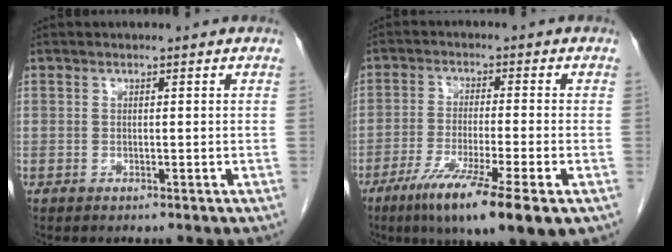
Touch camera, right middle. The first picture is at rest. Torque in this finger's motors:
{"motor_torque": [1.31, -0.83, 0.24, 0.07]}